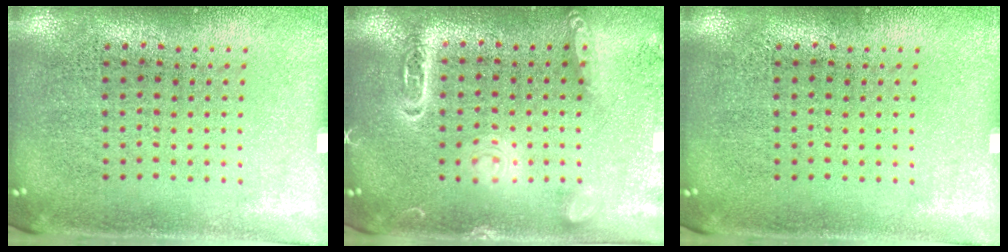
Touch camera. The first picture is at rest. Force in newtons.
{"total": 1.9, "press": 1.8, "slide": 0.4}
{"total": 0.0}